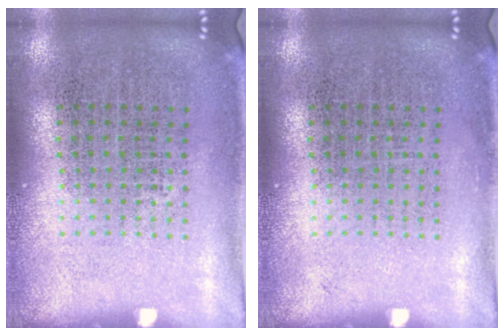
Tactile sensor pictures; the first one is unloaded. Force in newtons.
{"total": 0.0}